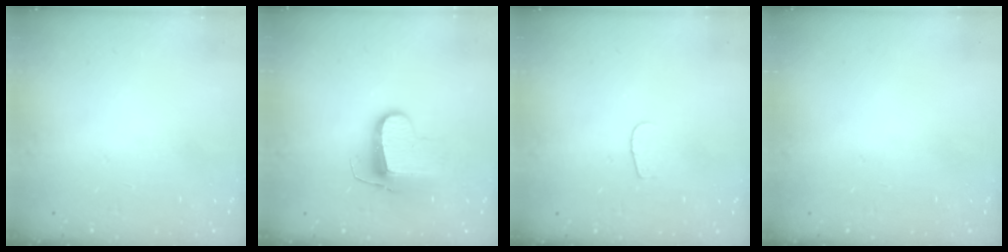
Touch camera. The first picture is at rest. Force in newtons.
{"total": 9.8, "press": 9.8, "slide": 0.4}
{"total": 3.6, "press": 3.5, "slide": 0.4}
{"total": 0.6, "press": 0.6, "slide": 0.2}